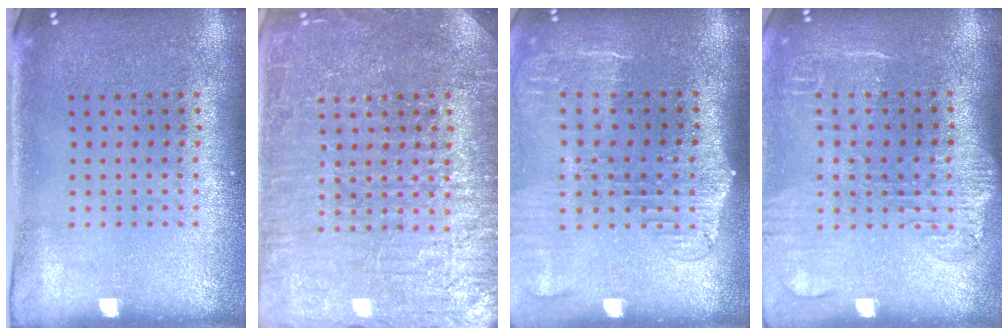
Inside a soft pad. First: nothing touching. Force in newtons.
{"total": 7.1, "press": 7.1, "slide": 0.9}
{"total": 2.1, "press": 1.7, "slide": 1.2}
{"total": 1.9, "press": 1.6, "slide": 1.0}